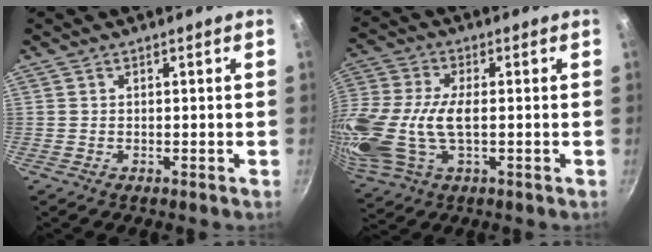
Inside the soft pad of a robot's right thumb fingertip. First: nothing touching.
{"total": 20.9, "force": [-2.2, 11.4, 17.3], "torque": [-0.408, -0.006, -0.049]}